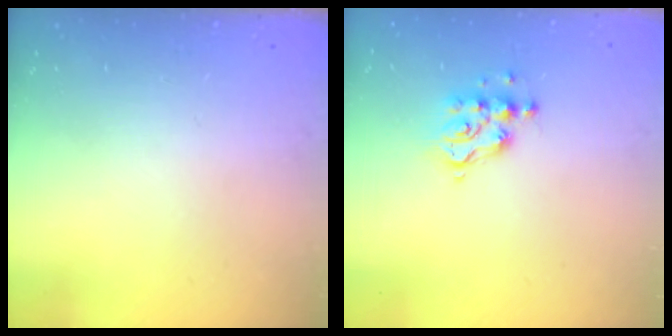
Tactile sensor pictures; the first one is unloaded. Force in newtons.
{"total": 7.1, "press": 7.1, "slide": 0.3}